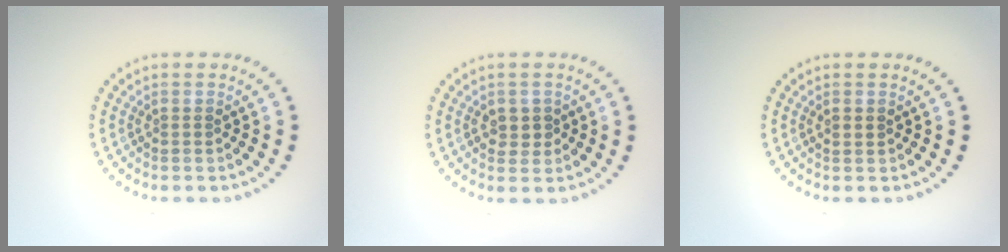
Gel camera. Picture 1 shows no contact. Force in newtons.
{"total": 1.5, "press": 1.4, "slide": 0.2}
{"total": 1.1, "press": 1.1, "slide": 0.1}